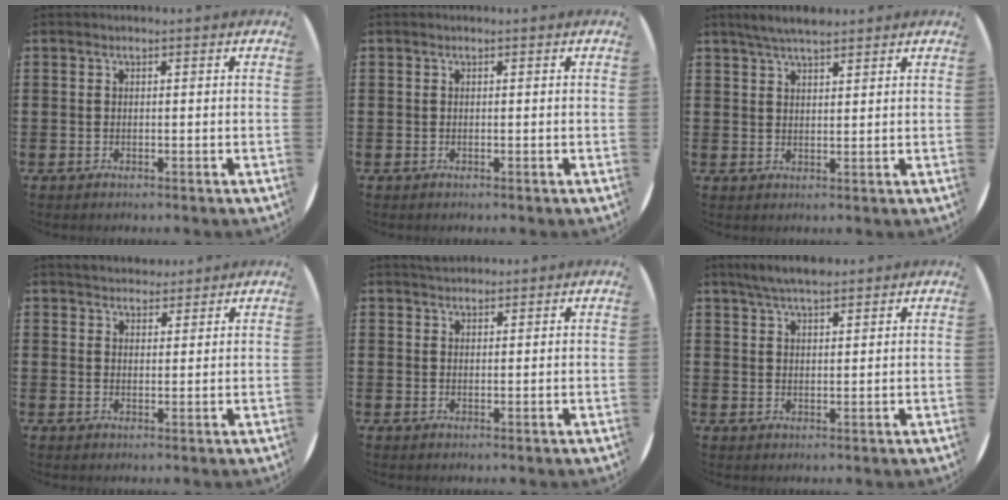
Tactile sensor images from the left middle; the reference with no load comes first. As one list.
[{"total": 0.0}, {"total": 3.8, "force": [3.4, 0.6, 1.7], "torque": [-0.040, -0.001, 0.062]}, {"total": 3.0, "force": [2.9, 0.7, 0.0], "torque": [0.001, -0.006, 0.053]}, {"total": 1.6, "force": [1.5, 0.5, 0.1], "torque": [-0.004, 0.004, 0.030]}, {"total": 4.3, "force": [3.8, 0.9, 2.0], "torque": [-0.046, -0.002, 0.068]}]